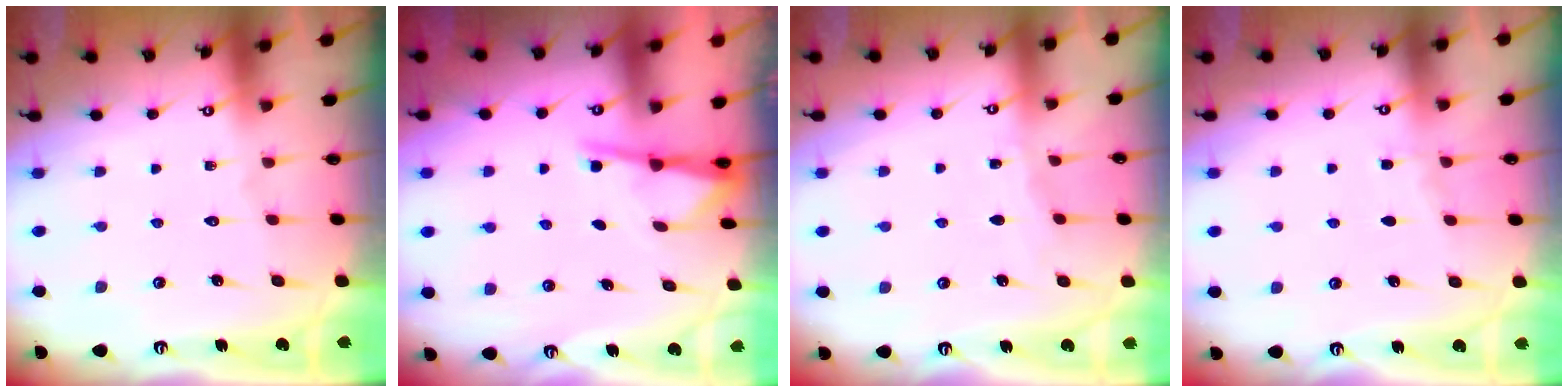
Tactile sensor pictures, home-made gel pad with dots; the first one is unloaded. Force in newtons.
{"total": 2.4, "press": 2.4, "slide": 0.3}
{"total": 3.6, "press": 3.6, "slide": 0.5}
{"total": 3.2, "press": 3.1, "slide": 0.5}